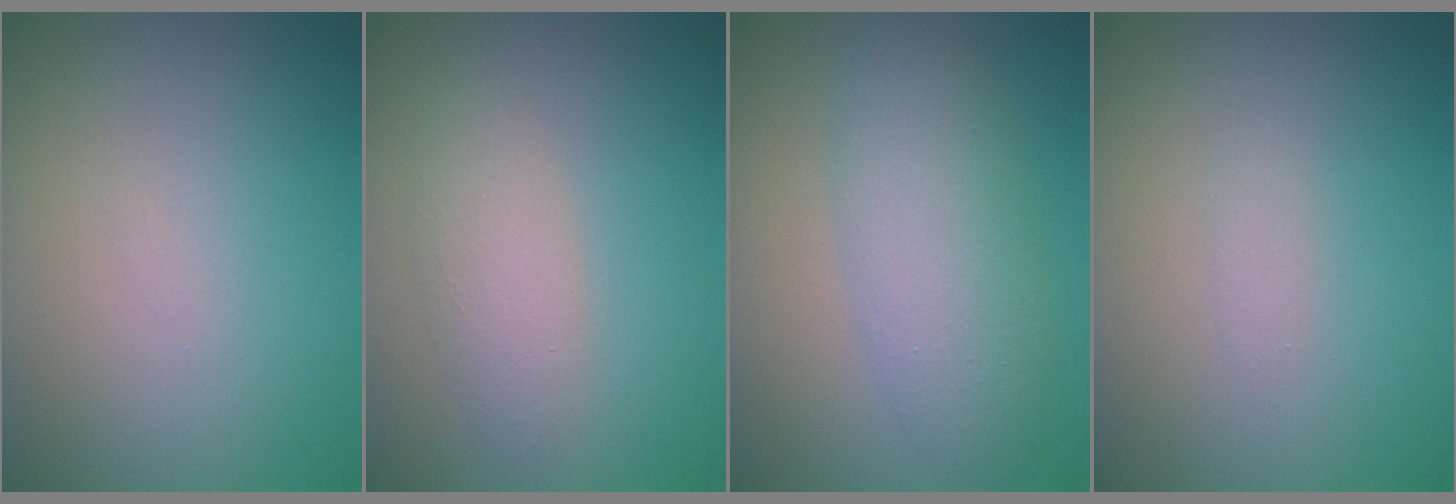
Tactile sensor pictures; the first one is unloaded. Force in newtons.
{"total": 2.5, "press": 2.5, "slide": 0.1}
{"total": 5.1, "press": 5.1, "slide": 0.0}
{"total": 0.7, "press": 0.7, "slide": 0.0}